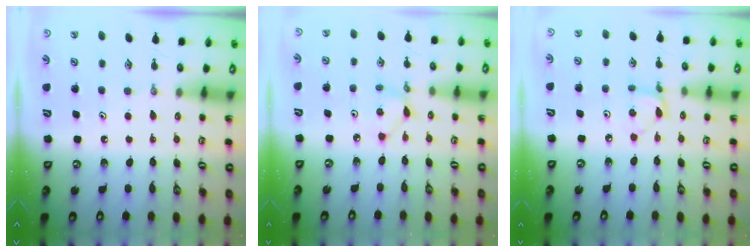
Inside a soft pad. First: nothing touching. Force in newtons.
{"total": 3.1, "press": 3.1, "slide": 0.4}
{"total": 3.5, "press": 3.5, "slide": 0.4}